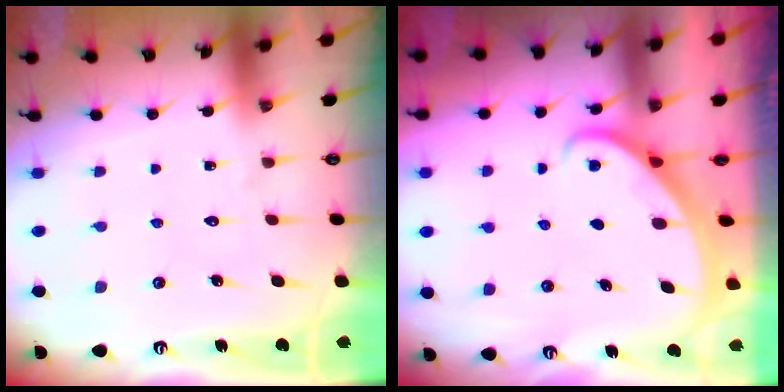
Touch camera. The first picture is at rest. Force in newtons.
{"total": 2.0, "press": 2.0, "slide": 0.2}